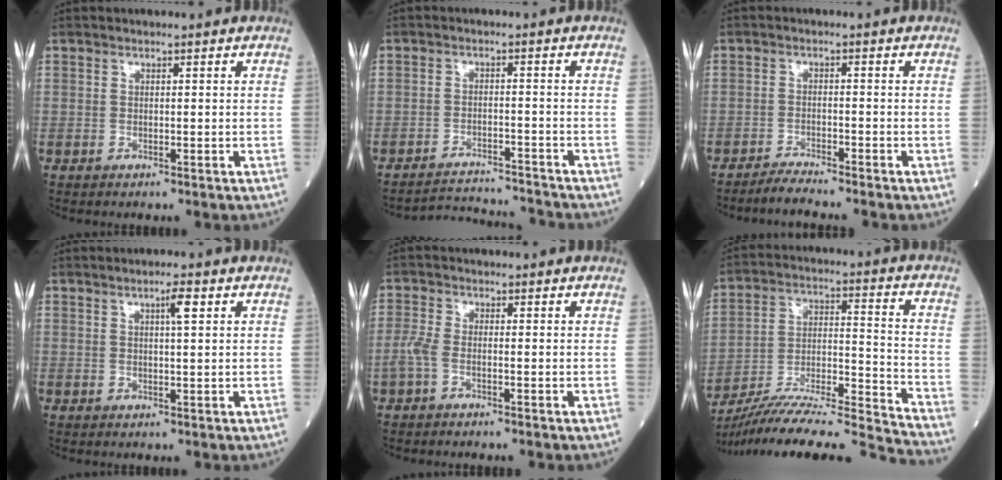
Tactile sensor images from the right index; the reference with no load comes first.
{"total": 7.3, "force": [-7.3, -0.4, -0.4], "torque": [-0.001, 0.007, -0.113]}
{"total": 3.0, "force": [-2.8, -0.9, 0.4], "torque": [-0.014, -0.014, -0.051]}
{"total": 2.5, "force": [1.1, 0.1, 2.2], "torque": [-0.040, 0.002, 0.017]}
{"total": 2.5, "force": [-1.1, 0.7, 2.1], "torque": [-0.060, 0.000, -0.029]}
{"total": 22.6, "force": [-21.1, -1.6, 8.0], "torque": [-0.131, -0.012, -0.335]}